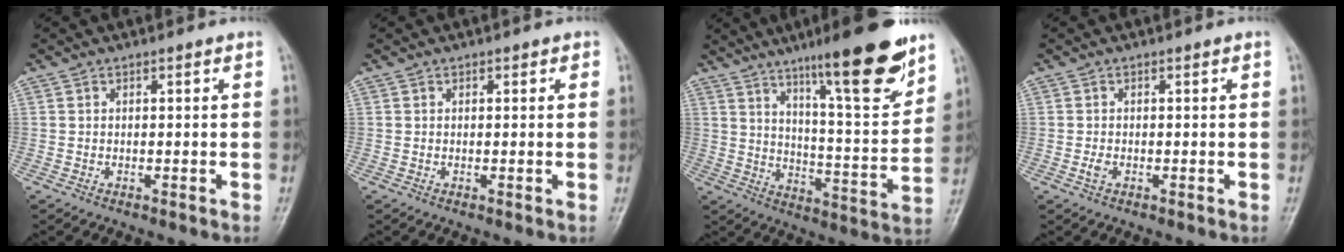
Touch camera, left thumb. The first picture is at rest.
{"total": 0.9, "force": [0.4, 0.6, 0.4], "torque": [0.006, 0.001, 0.002]}
{"total": 19.2, "force": [12.6, 3.0, 14.2], "torque": [-0.182, -0.074, 0.196]}
{"total": 1.3, "force": [-0.4, 0.8, 0.9], "torque": [-0.021, 0.001, -0.007]}